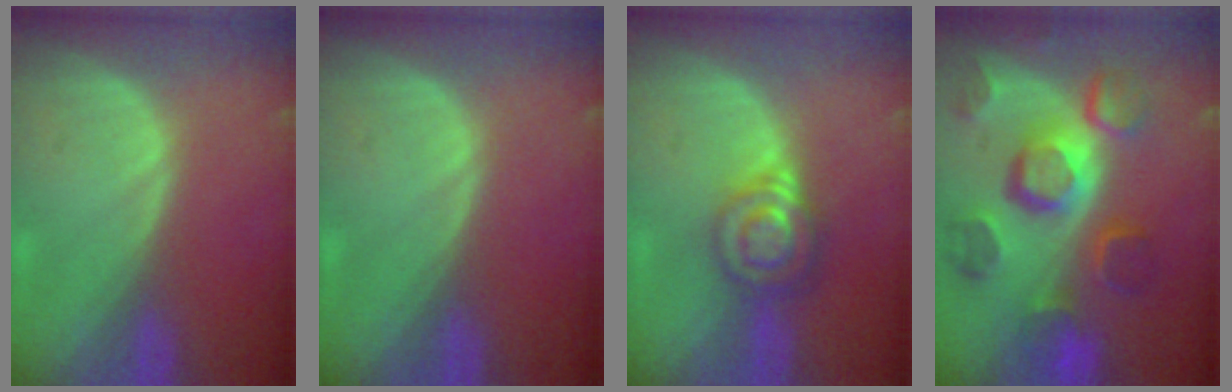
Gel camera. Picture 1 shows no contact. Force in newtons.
{"total": 0.0}
{"total": 6.7, "press": 5.7, "slide": 3.4}
{"total": 12.1, "press": 10.4, "slide": 6.1}